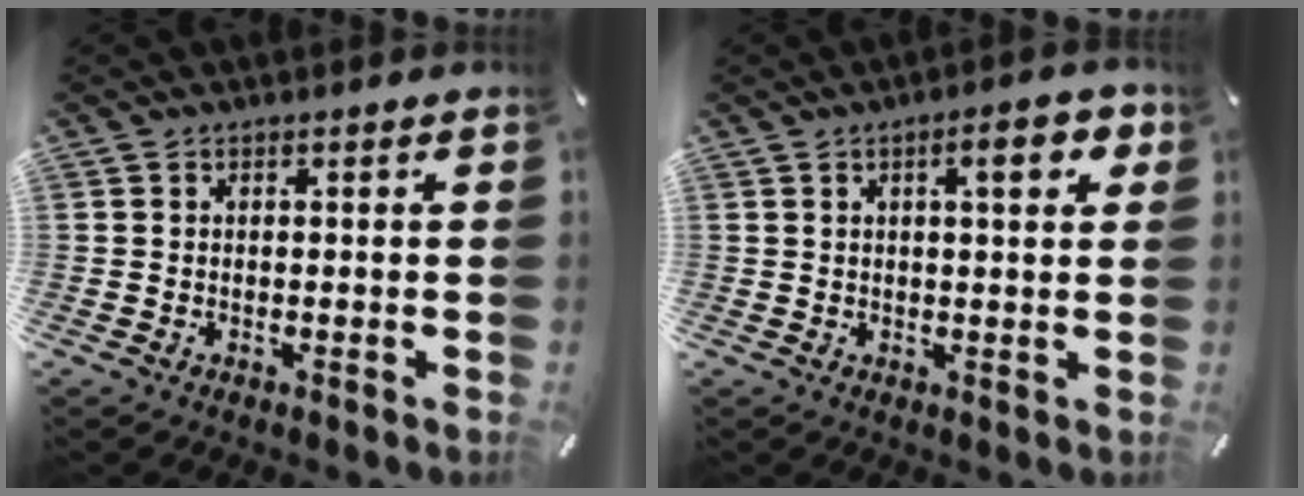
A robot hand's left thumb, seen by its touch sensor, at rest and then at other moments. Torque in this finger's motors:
{"motor_torque": [1.16, 1.05, 0.56, -0.52, 0.18]}